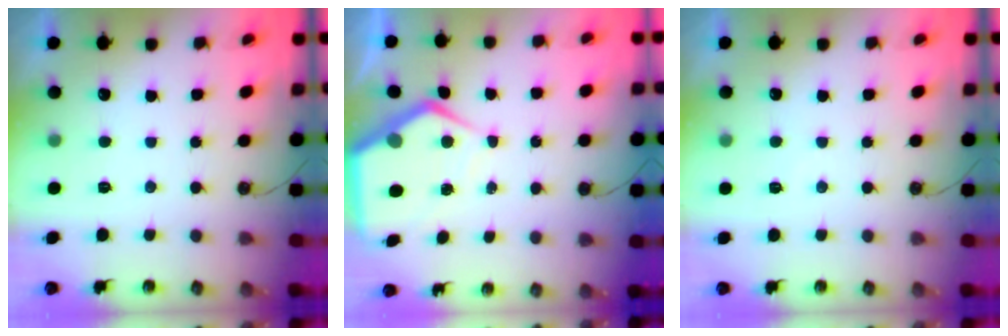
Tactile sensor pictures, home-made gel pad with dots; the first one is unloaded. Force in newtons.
{"total": 9.0, "press": 8.9, "slide": 1.1}
{"total": 3.7, "press": 3.7, "slide": 0.6}